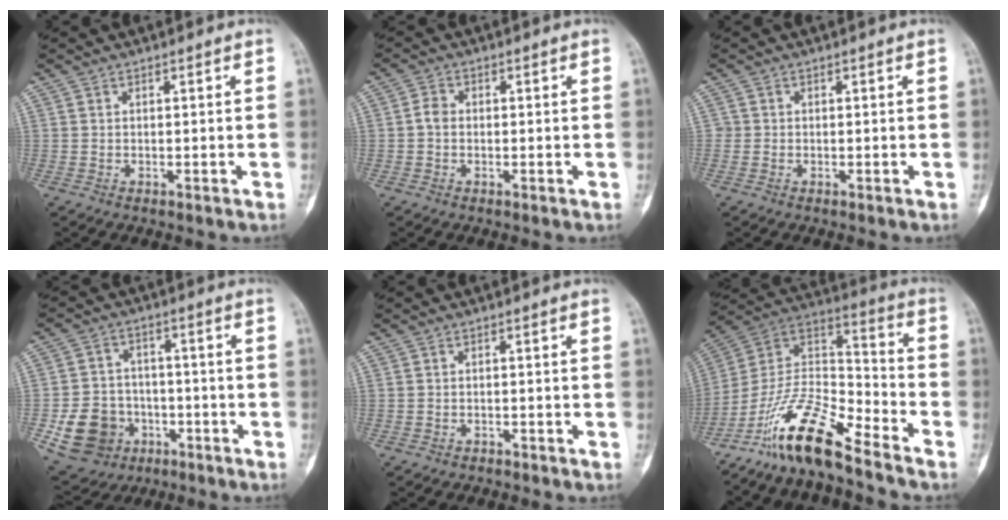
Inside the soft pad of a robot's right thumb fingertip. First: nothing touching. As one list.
[{"total": 2.1, "force": [-0.3, 1.7, 1.3], "torque": [-0.020, 0.006, -0.010]}, {"total": 0.6, "force": [-0.1, 0.6, 0.0], "torque": [0.003, 0.004, -0.002]}, {"total": 12.3, "force": [-4.5, 10.5, 4.7], "torque": [-0.070, 0.029, -0.062]}, {"total": 2.0, "force": [-1.8, 1.0, 0.3], "torque": [-0.010, 0.009, -0.023]}, {"total": 17.1, "force": [-13.0, 4.2, 10.3], "torque": [-0.185, 0.091, -0.245]}]